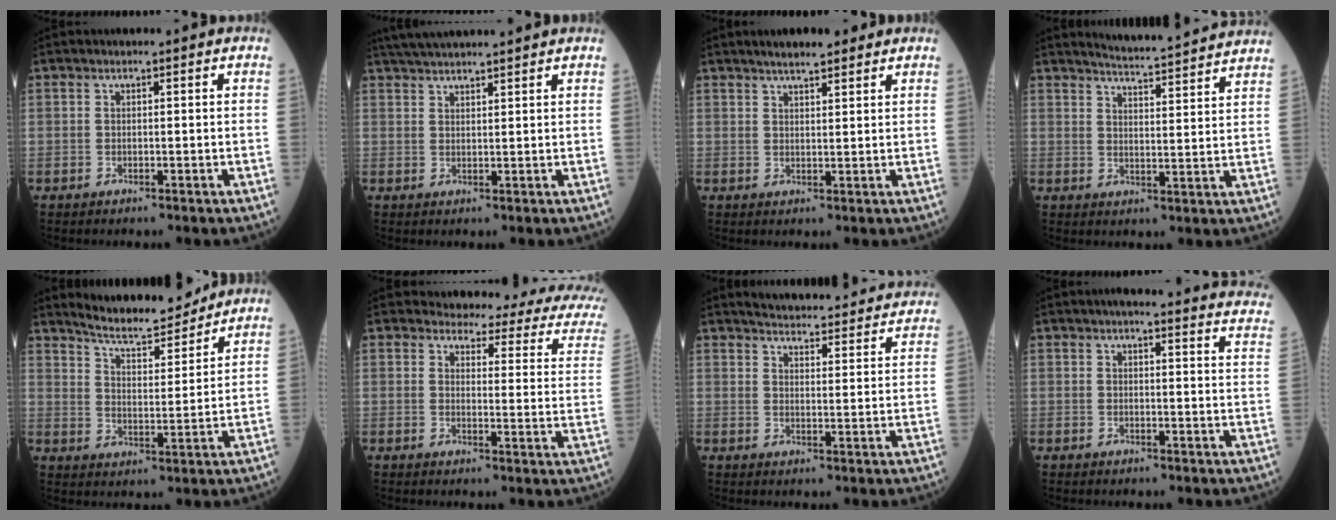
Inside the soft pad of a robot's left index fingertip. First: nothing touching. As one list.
[{"total": 8.1, "force": [7.3, -0.3, 3.5], "torque": [-0.061, 0.037, 0.118]}, {"total": 4.8, "force": [3.8, 0.9, 2.8], "torque": [-0.045, 0.017, 0.061]}, {"total": 14.1, "force": [13.3, -0.5, 4.5], "torque": [-0.075, -0.009, 0.169]}, {"total": 10.3, "force": [9.8, 1.1, 3.0], "torque": [-0.057, 0.000, 0.160]}, {"total": 15.6, "force": [14.2, 2.9, 5.8], "torque": [-0.045, -0.060, 0.130]}, {"total": 23.2, "force": [22.0, 3.0, 6.6], "torque": [-0.089, -0.025, 0.265]}, {"total": 20.6, "force": [19.5, 1.6, 6.5], "torque": [-0.067, -0.057, 0.203]}]